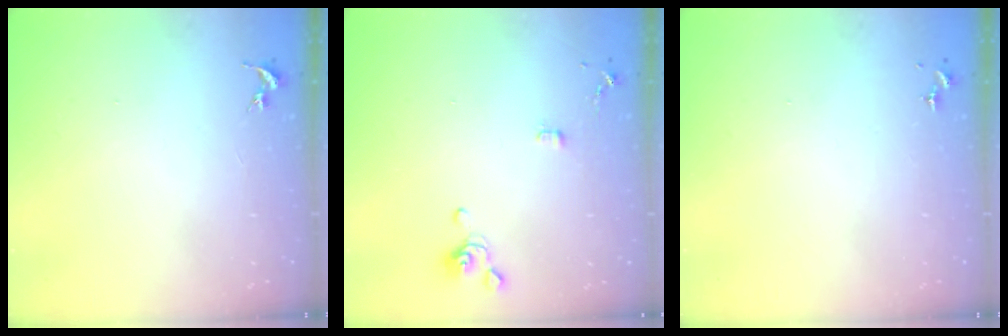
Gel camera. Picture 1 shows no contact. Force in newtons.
{"total": 4.0, "press": 3.9, "slide": 0.9}
{"total": 0.0}